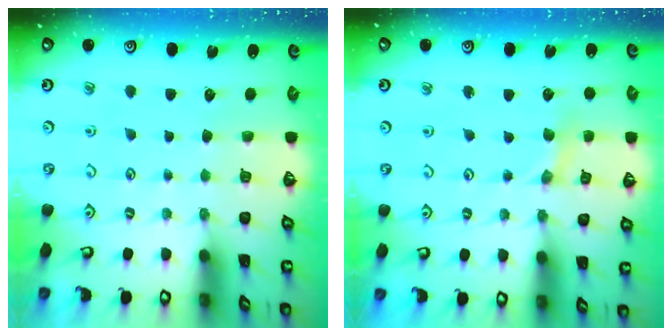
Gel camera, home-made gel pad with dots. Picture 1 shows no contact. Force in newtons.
{"total": 2.9, "press": 2.9, "slide": 0.4}